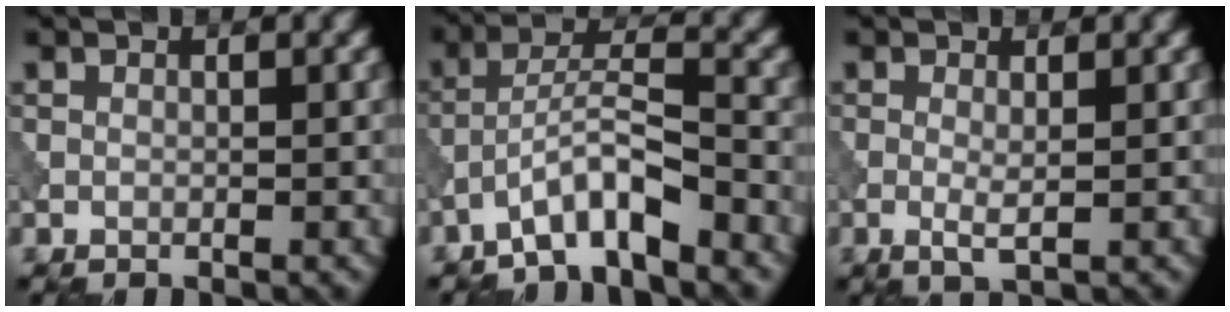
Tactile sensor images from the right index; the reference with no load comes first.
{"total": 4.8, "force": [-3.5, 0.8, 3.2], "torque": [-0.056, 0.015, -0.071]}
{"total": 1.6, "force": [-0.1, 0.2, 1.6], "torque": [-0.032, -0.003, -0.003]}